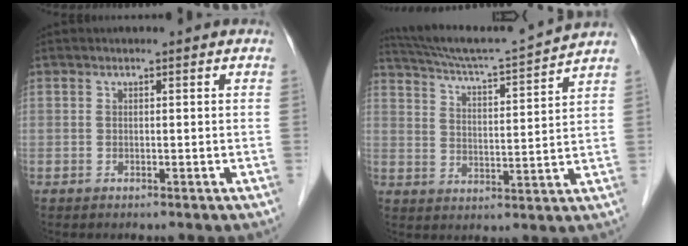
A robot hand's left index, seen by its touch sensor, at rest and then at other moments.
{"total": 14.0, "force": [13.1, -2.3, 4.2], "torque": [-0.087, -0.021, 0.204]}